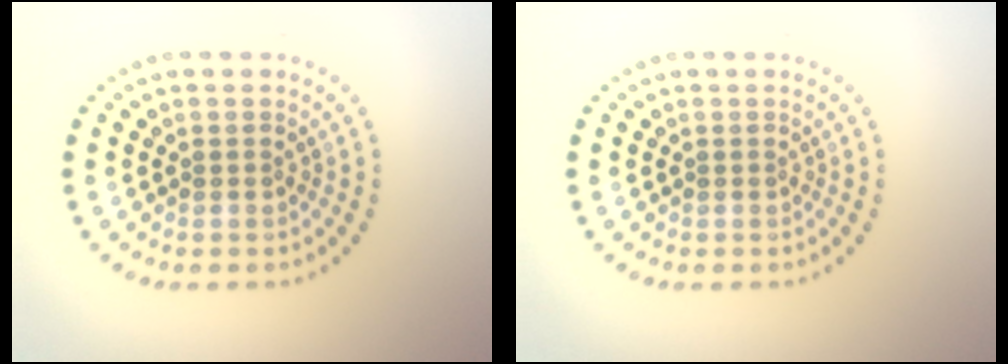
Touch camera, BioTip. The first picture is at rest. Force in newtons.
{"total": 0.0}